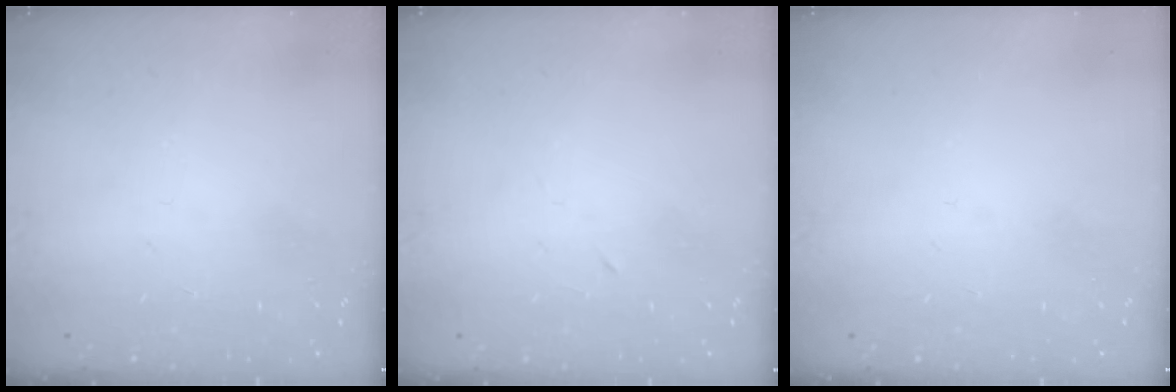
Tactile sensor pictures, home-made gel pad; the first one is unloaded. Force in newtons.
{"total": 2.7, "press": 2.5, "slide": 1.0}
{"total": 0.0}